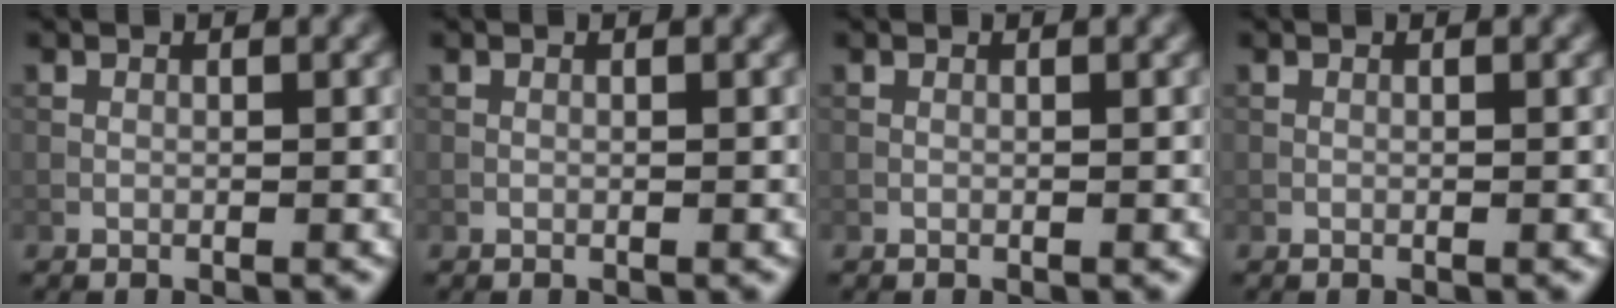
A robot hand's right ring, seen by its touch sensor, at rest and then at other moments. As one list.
[{"total": 0.0}, {"total": 0.0}, {"total": 0.0}]